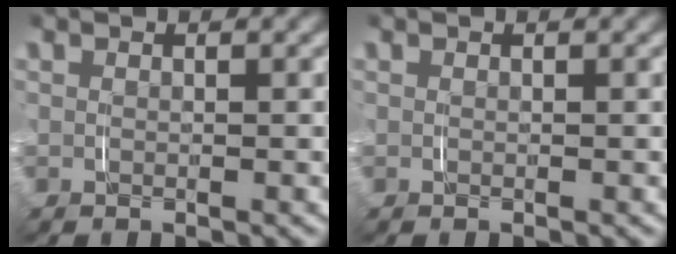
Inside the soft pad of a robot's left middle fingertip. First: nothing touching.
{"total": 0.0}